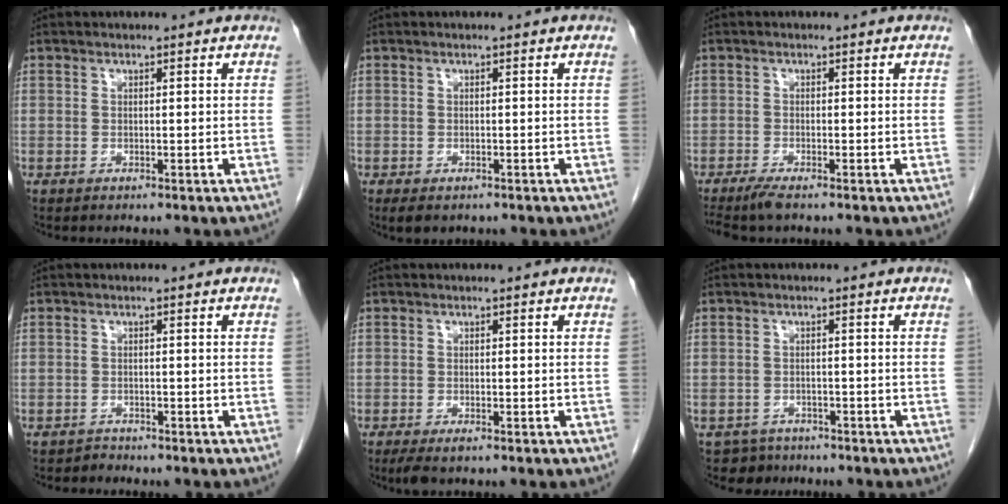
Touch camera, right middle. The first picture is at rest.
{"total": 2.5, "force": [-1.7, 1.3, 1.3], "torque": [-0.015, -0.003, -0.019]}
{"total": 2.9, "force": [-2.3, 0.0, 1.8], "torque": [-0.035, -0.009, -0.046]}
{"total": 1.0, "force": [-0.9, 0.2, -0.4], "torque": [0.005, -0.004, -0.016]}
{"total": 2.3, "force": [-1.5, 0.6, 1.6], "torque": [-0.030, -0.007, -0.025]}
{"total": 3.1, "force": [-2.4, 1.8, -0.7], "torque": [0.010, 0.005, -0.038]}